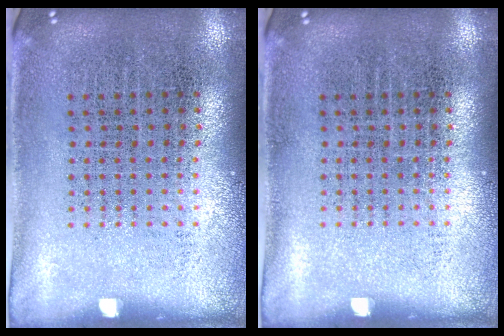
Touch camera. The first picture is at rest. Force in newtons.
{"total": 0.0}